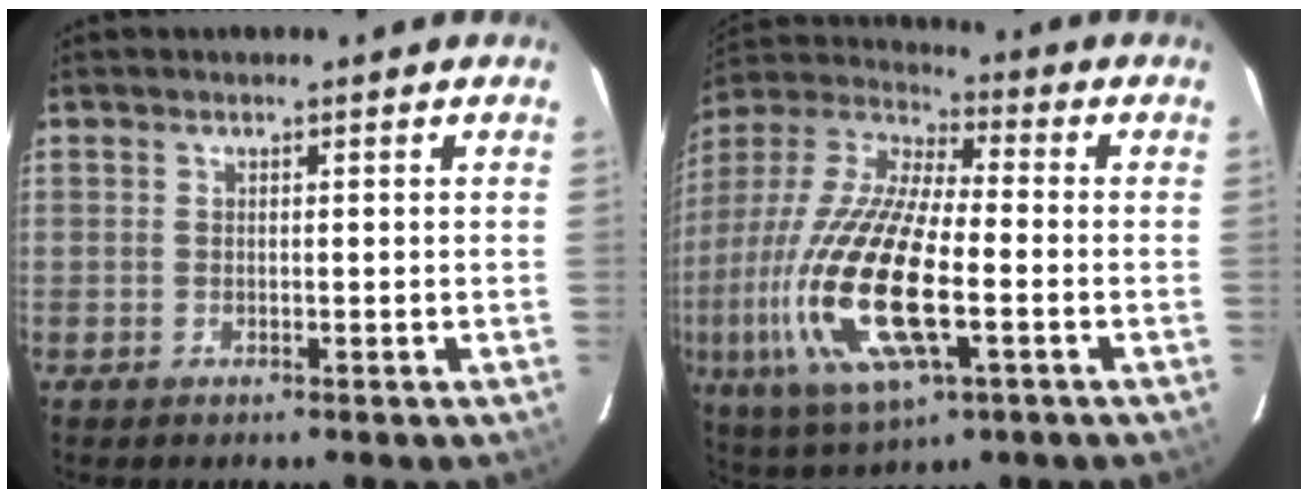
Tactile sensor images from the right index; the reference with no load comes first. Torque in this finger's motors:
{"motor_torque": [2.14, 0.00, 1.05, 0.21]}